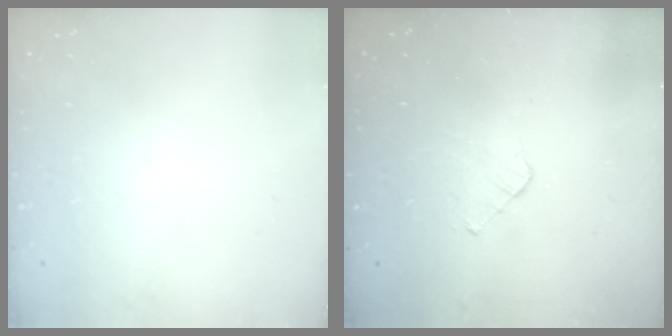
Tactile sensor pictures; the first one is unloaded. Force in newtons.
{"total": 3.6, "press": 3.6, "slide": 0.3}